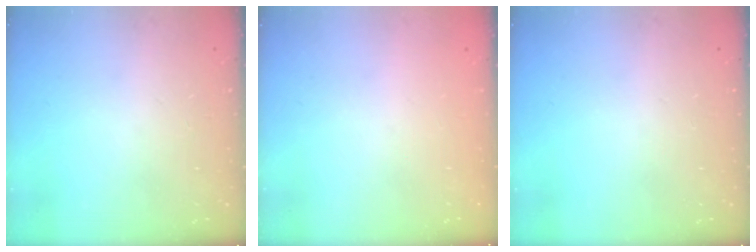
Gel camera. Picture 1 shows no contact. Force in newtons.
{"total": 0.0}
{"total": 0.0}